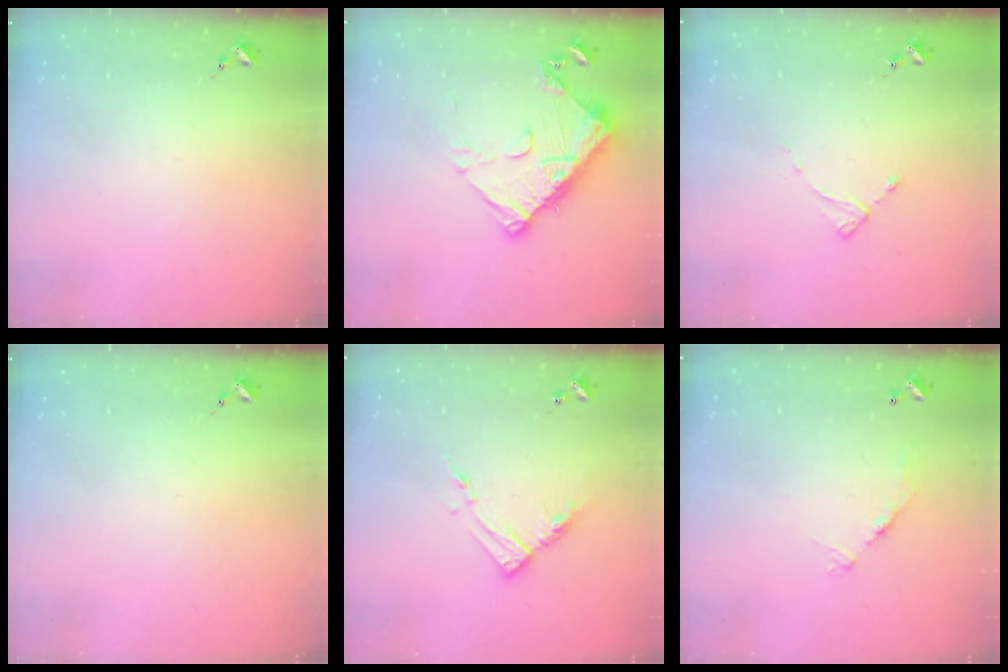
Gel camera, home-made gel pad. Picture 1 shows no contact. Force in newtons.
{"total": 13.0, "press": 13.0, "slide": 1.3}
{"total": 2.1, "press": 2.0, "slide": 0.4}
{"total": 0.0}
{"total": 8.8, "press": 8.8, "slide": 0.6}
{"total": 9.1, "press": 9.1, "slide": 0.8}